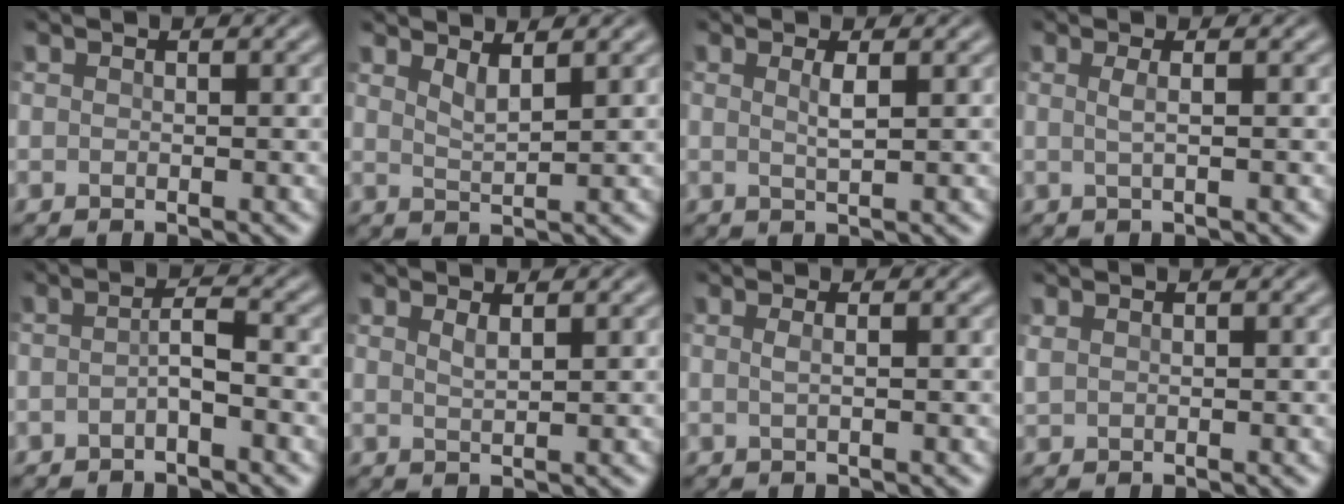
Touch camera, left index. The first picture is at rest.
{"total": 2.0, "force": [1.4, 0.5, 1.3], "torque": [-0.020, -0.005, 0.022]}
{"total": 1.5, "force": [0.3, 0.3, 1.4], "torque": [-0.025, -0.002, 0.000]}
{"total": 1.5, "force": [0.1, 0.5, 1.4], "torque": [-0.025, -0.001, -0.008]}
{"total": 1.9, "force": [-1.0, 0.3, 1.6], "torque": [-0.033, 0.002, -0.024]}
{"total": 1.2, "force": [0.7, 0.3, 0.9], "torque": [-0.014, -0.001, 0.009]}
{"total": 1.2, "force": [0.0, 0.5, 1.1], "torque": [-0.016, 0.000, -0.008]}
{"total": 0.7, "force": [0.5, 0.2, 0.4], "torque": [-0.017, 0.001, 0.013]}